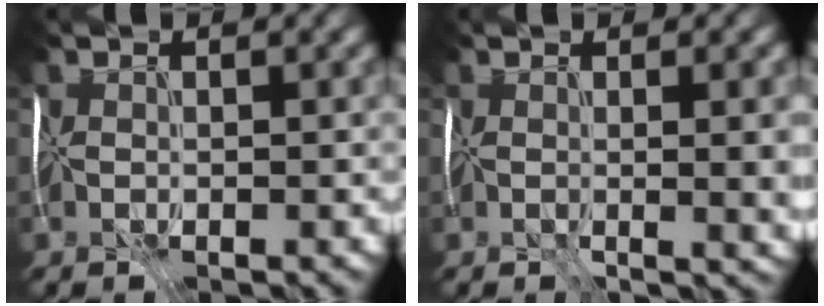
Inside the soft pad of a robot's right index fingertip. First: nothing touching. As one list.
[{"total": 5.0, "force": [-0.2, 1.5, 4.8], "torque": [-0.057, -0.019, 0.017]}]